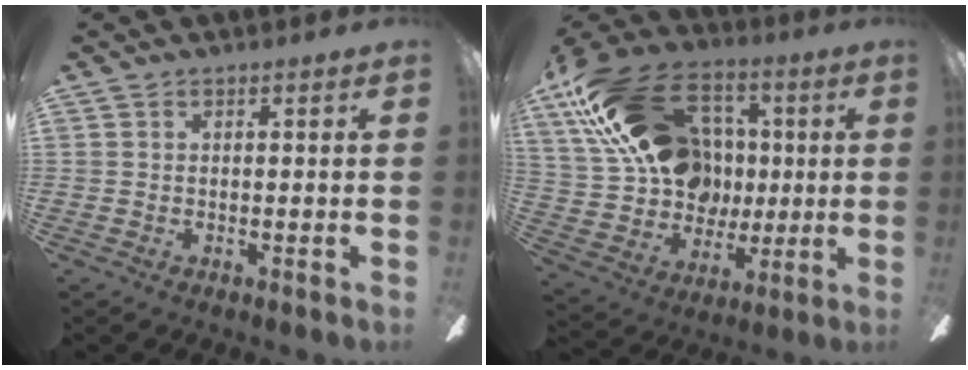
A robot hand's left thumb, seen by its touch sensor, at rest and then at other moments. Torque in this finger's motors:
{"motor_torque": [0.92, 2.99, 1.46, -1.31, 0.20]}